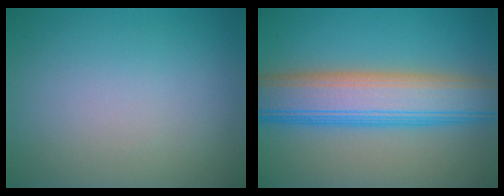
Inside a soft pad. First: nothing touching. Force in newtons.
{"total": 9.2, "press": 9.2, "slide": 0.3}